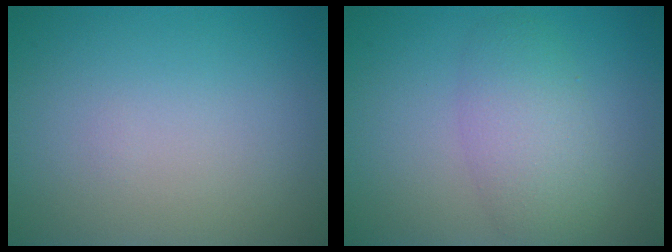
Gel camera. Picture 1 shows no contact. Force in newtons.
{"total": 3.9, "press": 3.9, "slide": 0.1}